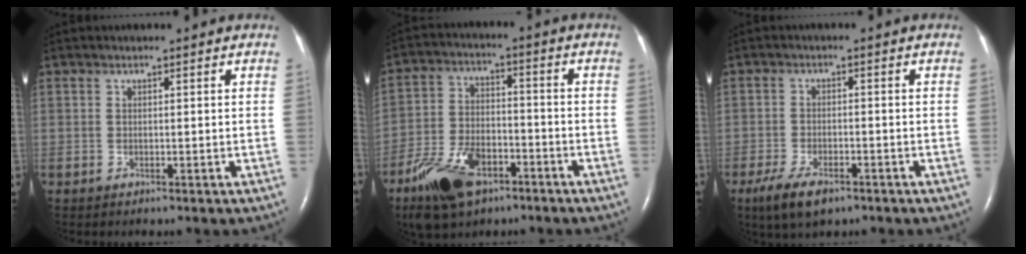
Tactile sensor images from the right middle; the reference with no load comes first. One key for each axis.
{"total": 12.1, "fx": -7.3, "fy": 5.9, "fz": 7.6, "tx": -0.153, "ty": -0.003, "tz": -0.131}
{"total": 6.0, "fx": -3.9, "fy": 2.2, "fz": 3.9, "tx": -0.082, "ty": -0.010, "tz": -0.067}